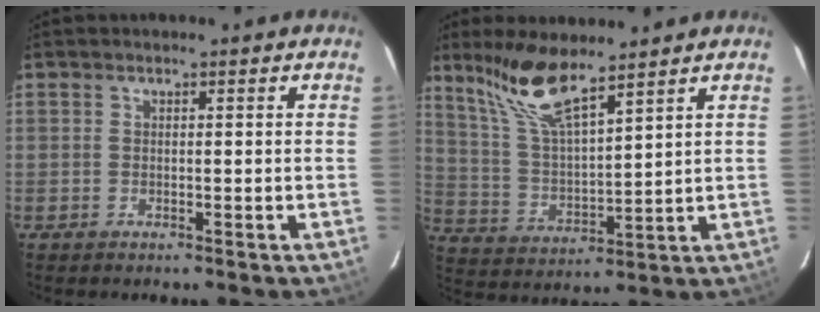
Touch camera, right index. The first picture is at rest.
{"total": 11.4, "force": [8.8, 1.8, 7.1], "torque": [-0.139, 0.004, 0.183]}